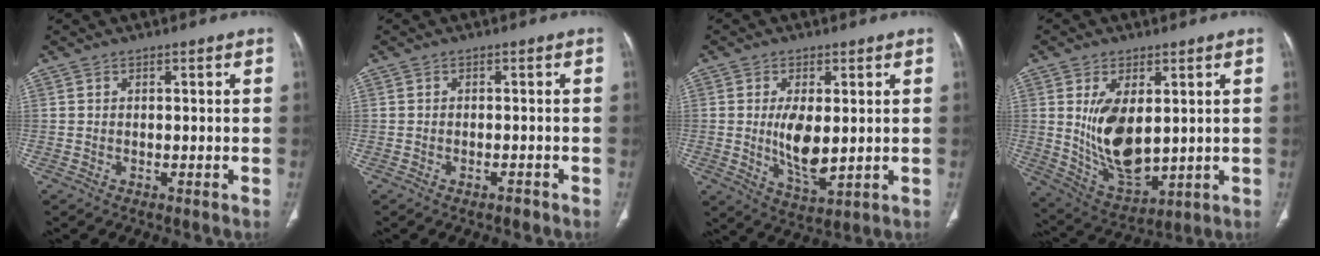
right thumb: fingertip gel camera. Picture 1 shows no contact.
{"total": 1.2, "force": [-0.9, 0.5, 0.7], "torque": [-0.012, 0.003, -0.012]}
{"total": 8.6, "force": [0.3, 3.9, 7.7], "torque": [-0.132, -0.021, 0.016]}
{"total": 13.3, "force": [1.7, 7.1, 11.0], "torque": [-0.183, -0.021, 0.053]}